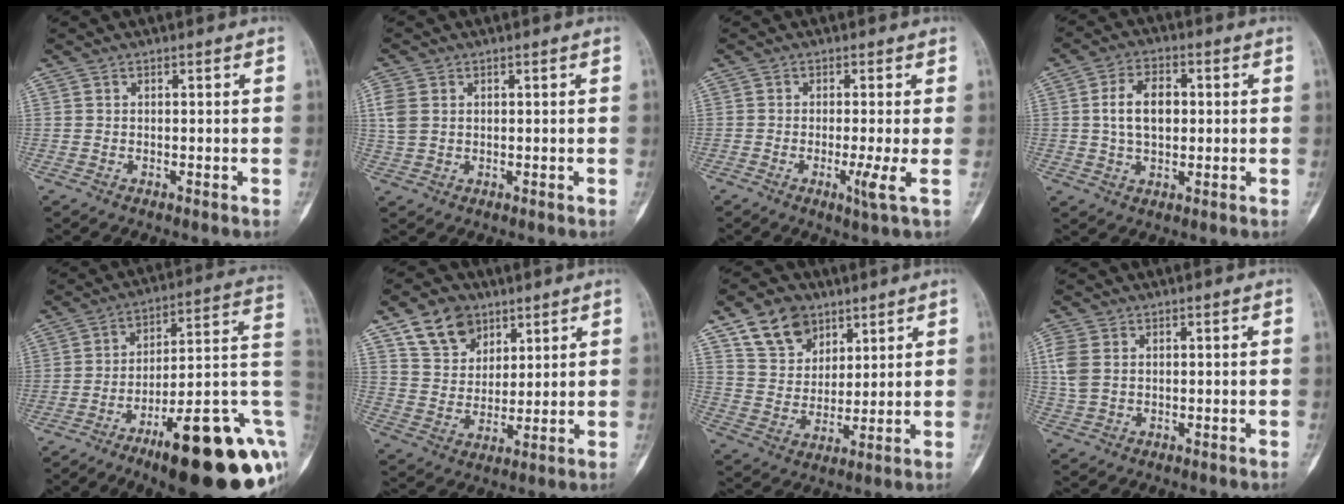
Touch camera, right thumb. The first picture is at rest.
{"total": 4.2, "force": [1.0, 3.0, 2.8], "torque": [-0.071, 0.005, 0.022]}
{"total": 3.4, "force": [-0.8, -0.5, 3.3], "torque": [-0.070, -0.012, -0.019]}
{"total": 8.2, "force": [0.8, 5.1, 6.3], "torque": [-0.098, 0.008, 0.013]}
{"total": 27.6, "force": [-10.5, 7.6, 24.4], "torque": [-0.264, 0.060, -0.146]}
{"total": 10.6, "force": [6.3, 7.4, 4.2], "torque": [-0.049, -0.028, 0.117]}
{"total": 11.3, "force": [6.8, 7.9, 4.5], "torque": [-0.054, -0.030, 0.128]}
{"total": 5.3, "force": [1.2, 3.6, 3.6], "torque": [-0.091, 0.004, 0.025]}